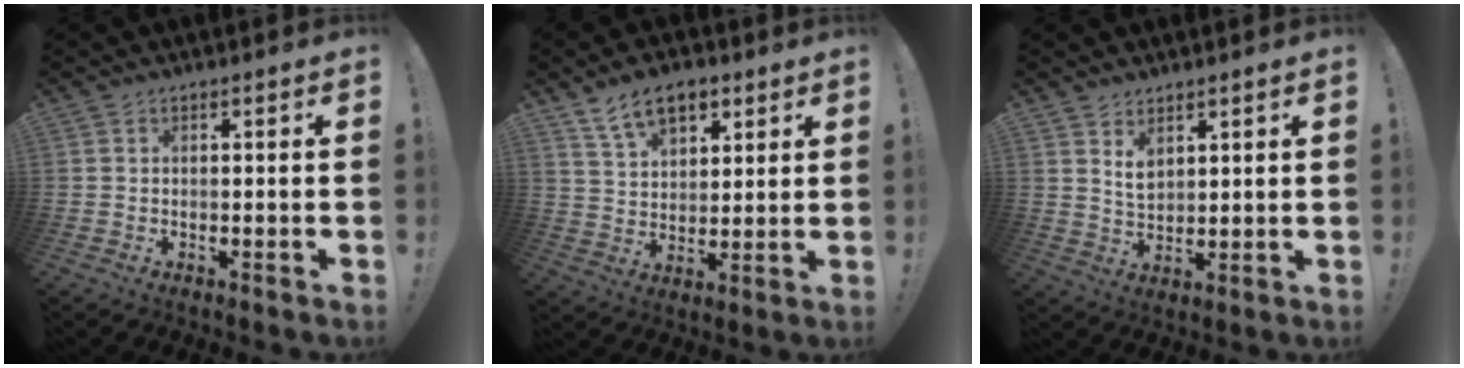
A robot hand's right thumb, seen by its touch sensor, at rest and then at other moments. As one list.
[{"total": 11.1, "force": [6.8, 6.6, 5.8], "torque": [-0.093, -0.024, 0.129]}, {"total": 5.1, "force": [3.3, 3.1, 2.4], "torque": [-0.028, -0.023, 0.058]}]